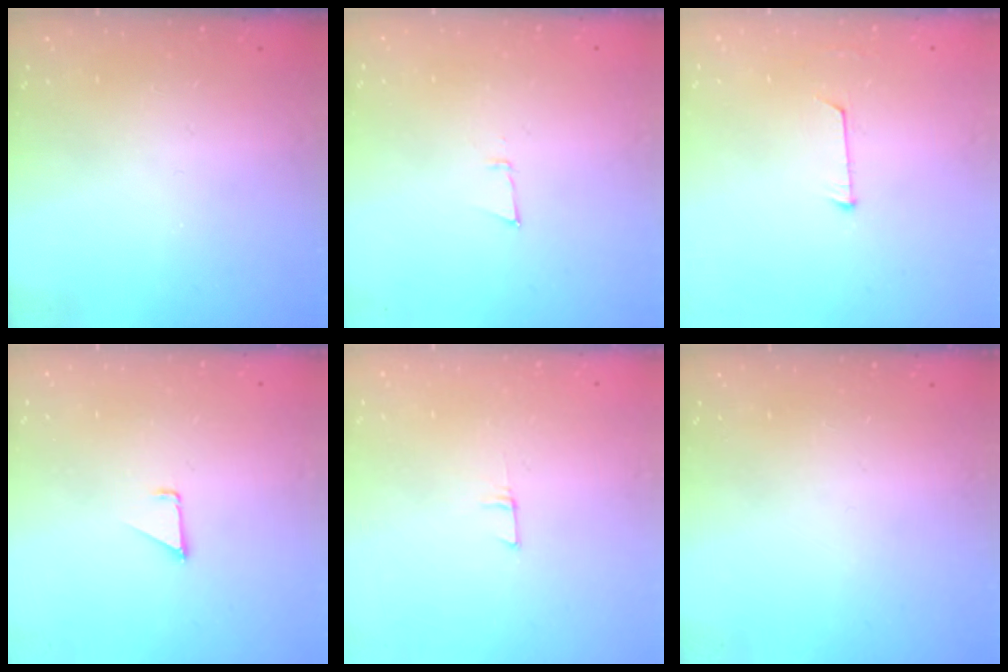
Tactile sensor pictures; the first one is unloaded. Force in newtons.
{"total": 3.4, "press": 3.4, "slide": 0.6}
{"total": 5.3, "press": 5.3, "slide": 0.4}
{"total": 1.0, "press": 1.0, "slide": 0.1}
{"total": 5.6, "press": 5.6, "slide": 0.5}
{"total": 0.0}